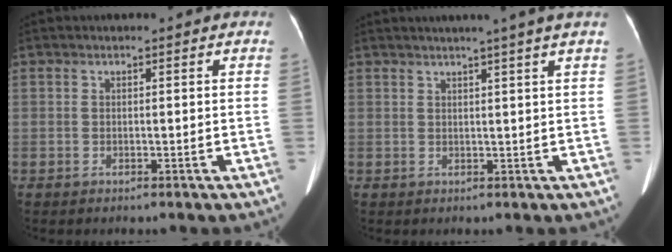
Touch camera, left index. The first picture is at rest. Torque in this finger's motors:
{"motor_torque": [-0.25, -1.44, 0.00, -0.02]}